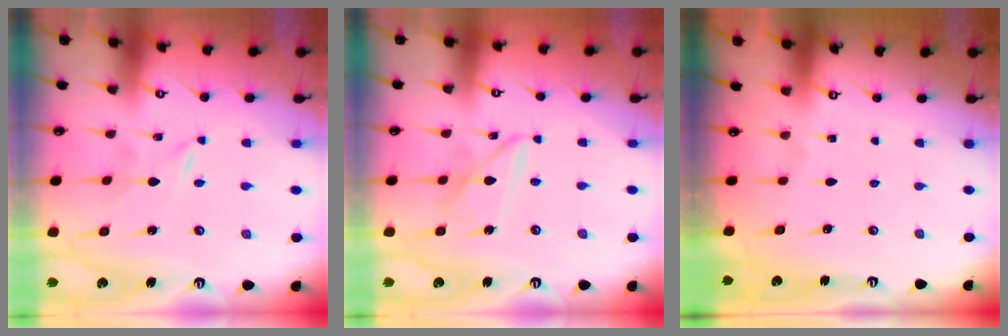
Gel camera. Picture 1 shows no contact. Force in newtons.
{"total": 9.8, "press": 9.8, "slide": 0.7}
{"total": 0.0}